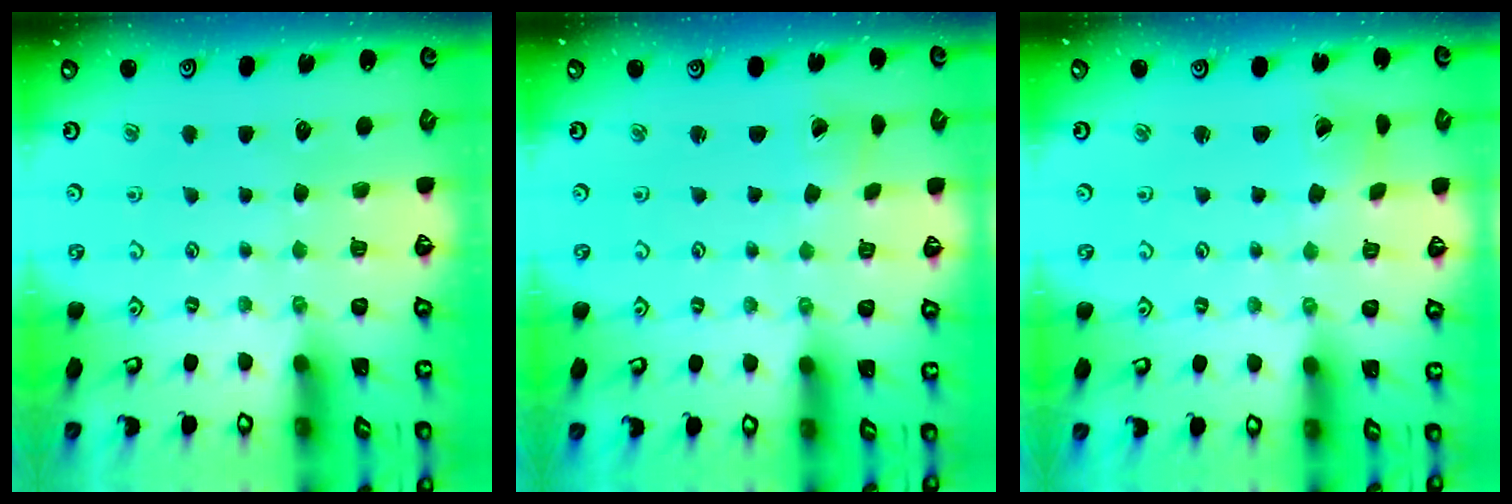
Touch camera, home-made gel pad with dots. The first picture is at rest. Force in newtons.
{"total": 0.7, "press": 0.7, "slide": 0.0}
{"total": 2.0, "press": 2.0, "slide": 0.3}